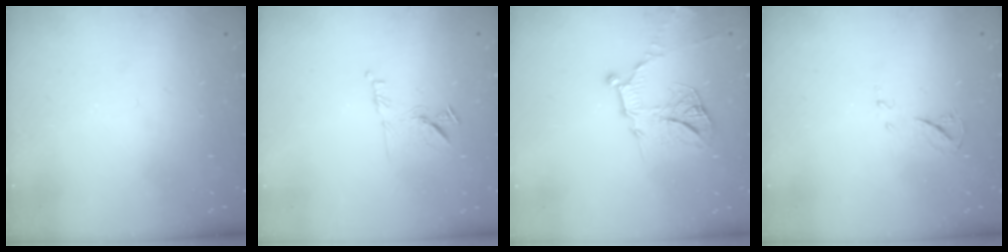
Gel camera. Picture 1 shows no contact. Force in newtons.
{"total": 8.2, "press": 8.1, "slide": 1.2}
{"total": 13.4, "press": 13.3, "slide": 1.2}
{"total": 5.8, "press": 5.8, "slide": 0.5}